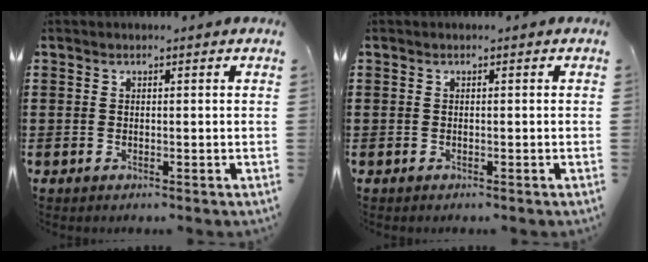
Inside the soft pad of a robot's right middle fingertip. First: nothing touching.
{"total": 0.0}